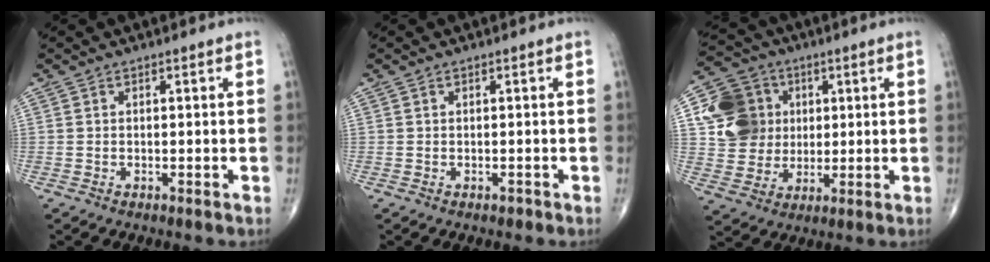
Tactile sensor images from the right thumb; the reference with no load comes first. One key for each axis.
{"total": 0.6, "fx": -0.2, "fy": 0.4, "fz": 0.3, "tx": 0.000, "ty": 0.001, "tz": -0.004}
{"total": 12.9, "fx": 2.6, "fy": 11.6, "fz": 5.1, "tx": -0.066, "ty": 0.002, "tz": 0.048}